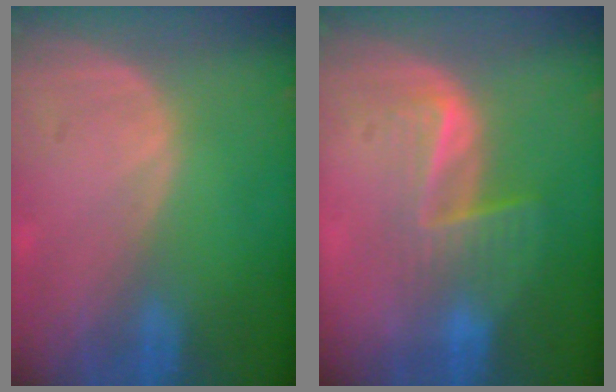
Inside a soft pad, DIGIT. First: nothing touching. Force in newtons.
{"total": 6.8, "press": 5.5, "slide": 4.0}